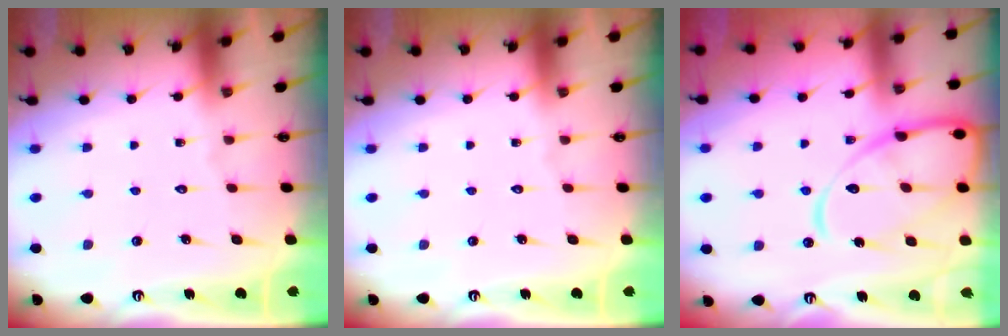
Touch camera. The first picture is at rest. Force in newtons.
{"total": 0.0}
{"total": 15.9, "press": 15.9, "slide": 1.5}